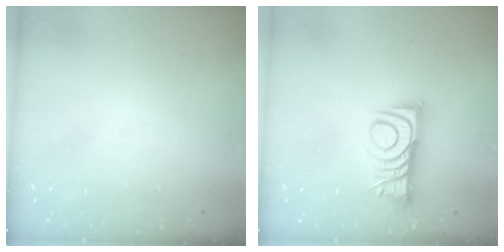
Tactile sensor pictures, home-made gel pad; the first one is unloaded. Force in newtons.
{"total": 8.8, "press": 8.8, "slide": 0.1}